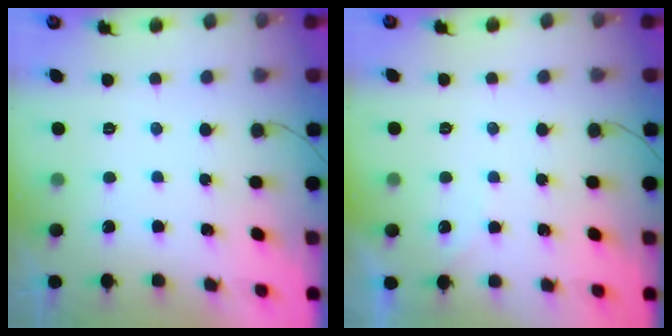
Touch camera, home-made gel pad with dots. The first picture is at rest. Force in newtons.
{"total": 4.2, "press": 4.2, "slide": 0.6}